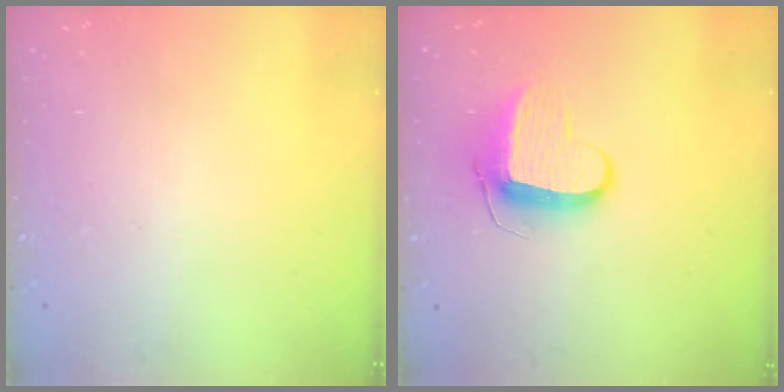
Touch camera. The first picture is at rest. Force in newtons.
{"total": 10.0, "press": 10.0, "slide": 0.2}